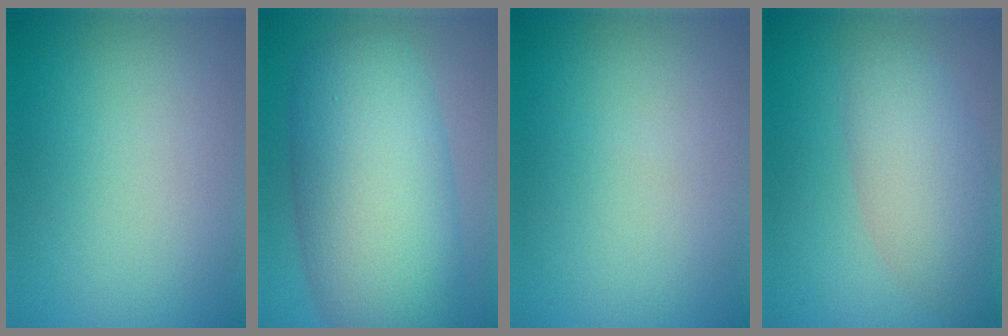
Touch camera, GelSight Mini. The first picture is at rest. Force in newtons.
{"total": 12.0, "press": 12.0, "slide": 0.5}
{"total": 0.0}
{"total": 5.1, "press": 5.0, "slide": 0.4}